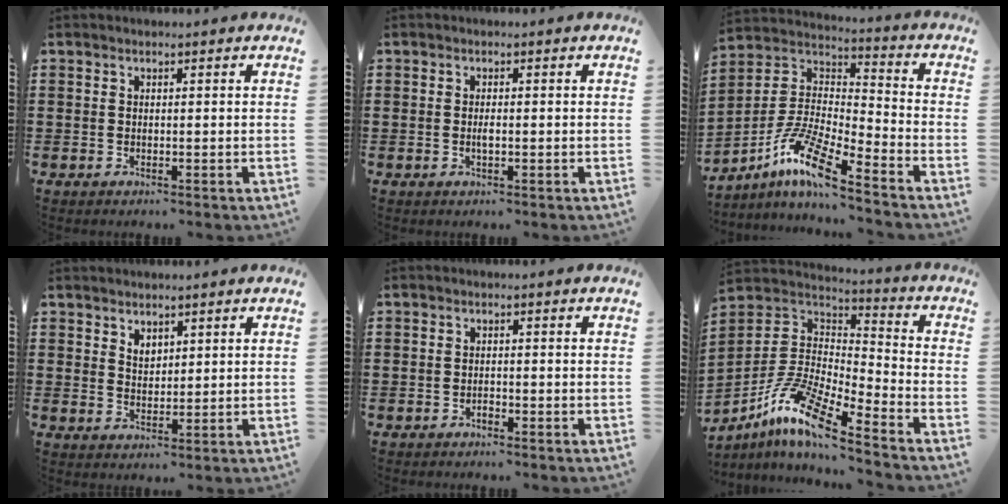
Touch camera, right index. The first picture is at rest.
{"total": 1.3, "force": [-0.2, 0.4, 1.2], "torque": [-0.023, -0.001, -0.004]}
{"total": 10.4, "force": [-7.6, 1.5, 7.0], "torque": [-0.163, -0.009, -0.158]}
{"total": 2.3, "force": [1.8, 1.3, 0.5], "torque": [-0.015, 0.004, 0.034]}
{"total": 0.9, "force": [-0.7, 0.3, 0.3], "torque": [-0.008, 0.000, -0.015]}
{"total": 11.6, "force": [-8.3, 2.4, 7.7], "torque": [-0.181, 0.000, -0.176]}